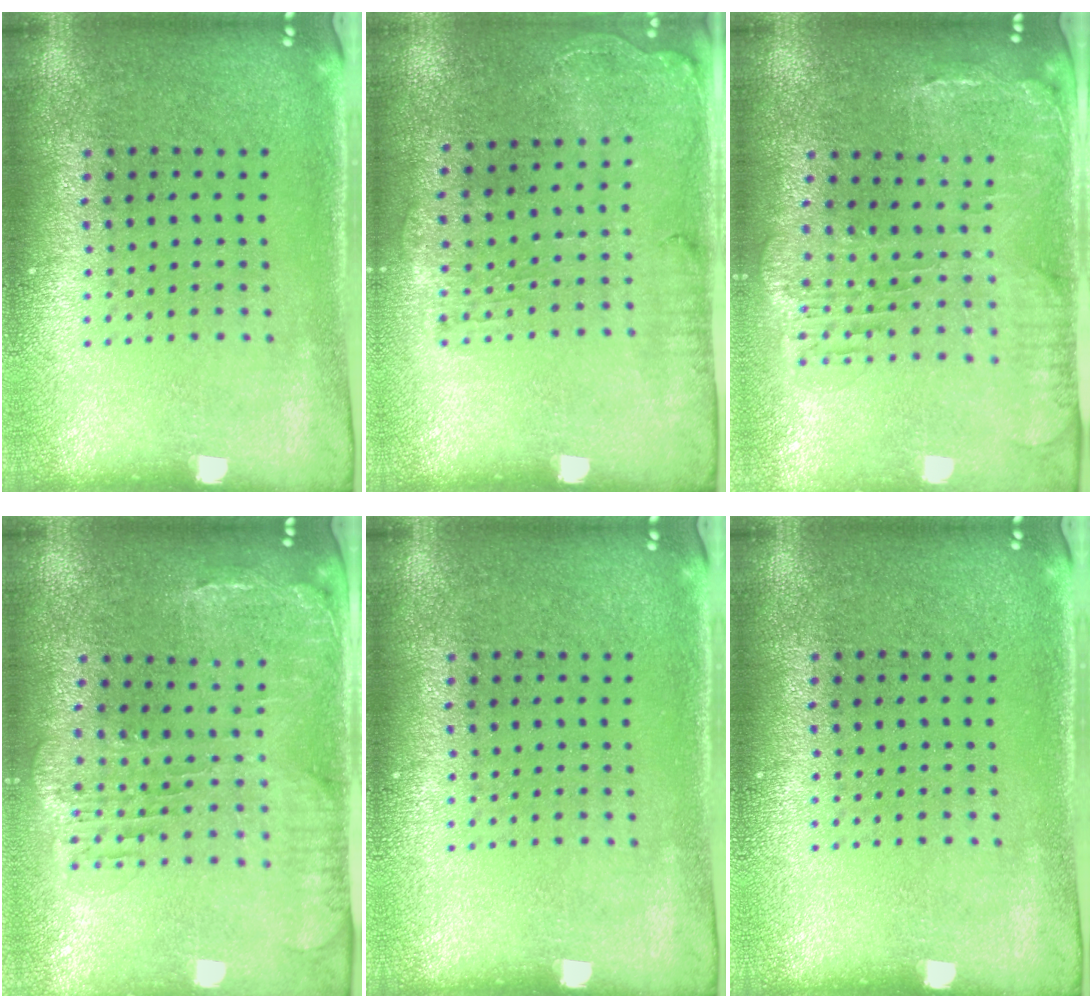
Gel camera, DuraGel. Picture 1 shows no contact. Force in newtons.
{"total": 1.3, "press": 1.2, "slide": 0.5}
{"total": 1.5, "press": 1.5, "slide": 0.4}
{"total": 1.5, "press": 1.5, "slide": 0.4}
{"total": 0.0}
{"total": 0.0}